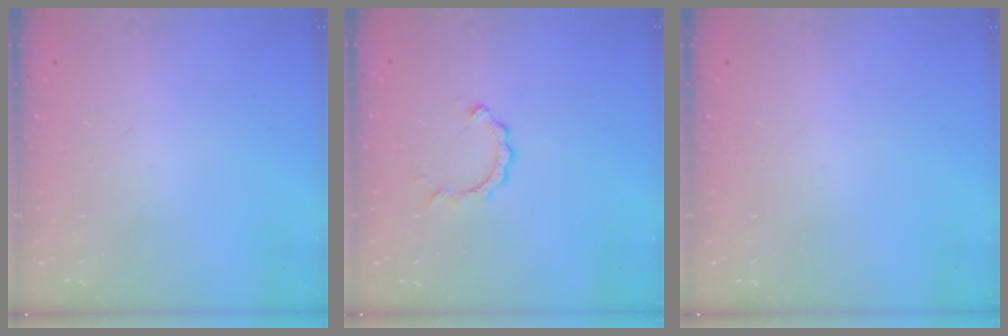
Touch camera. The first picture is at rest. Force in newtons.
{"total": 2.4, "press": 2.4, "slide": 0.3}
{"total": 0.0}